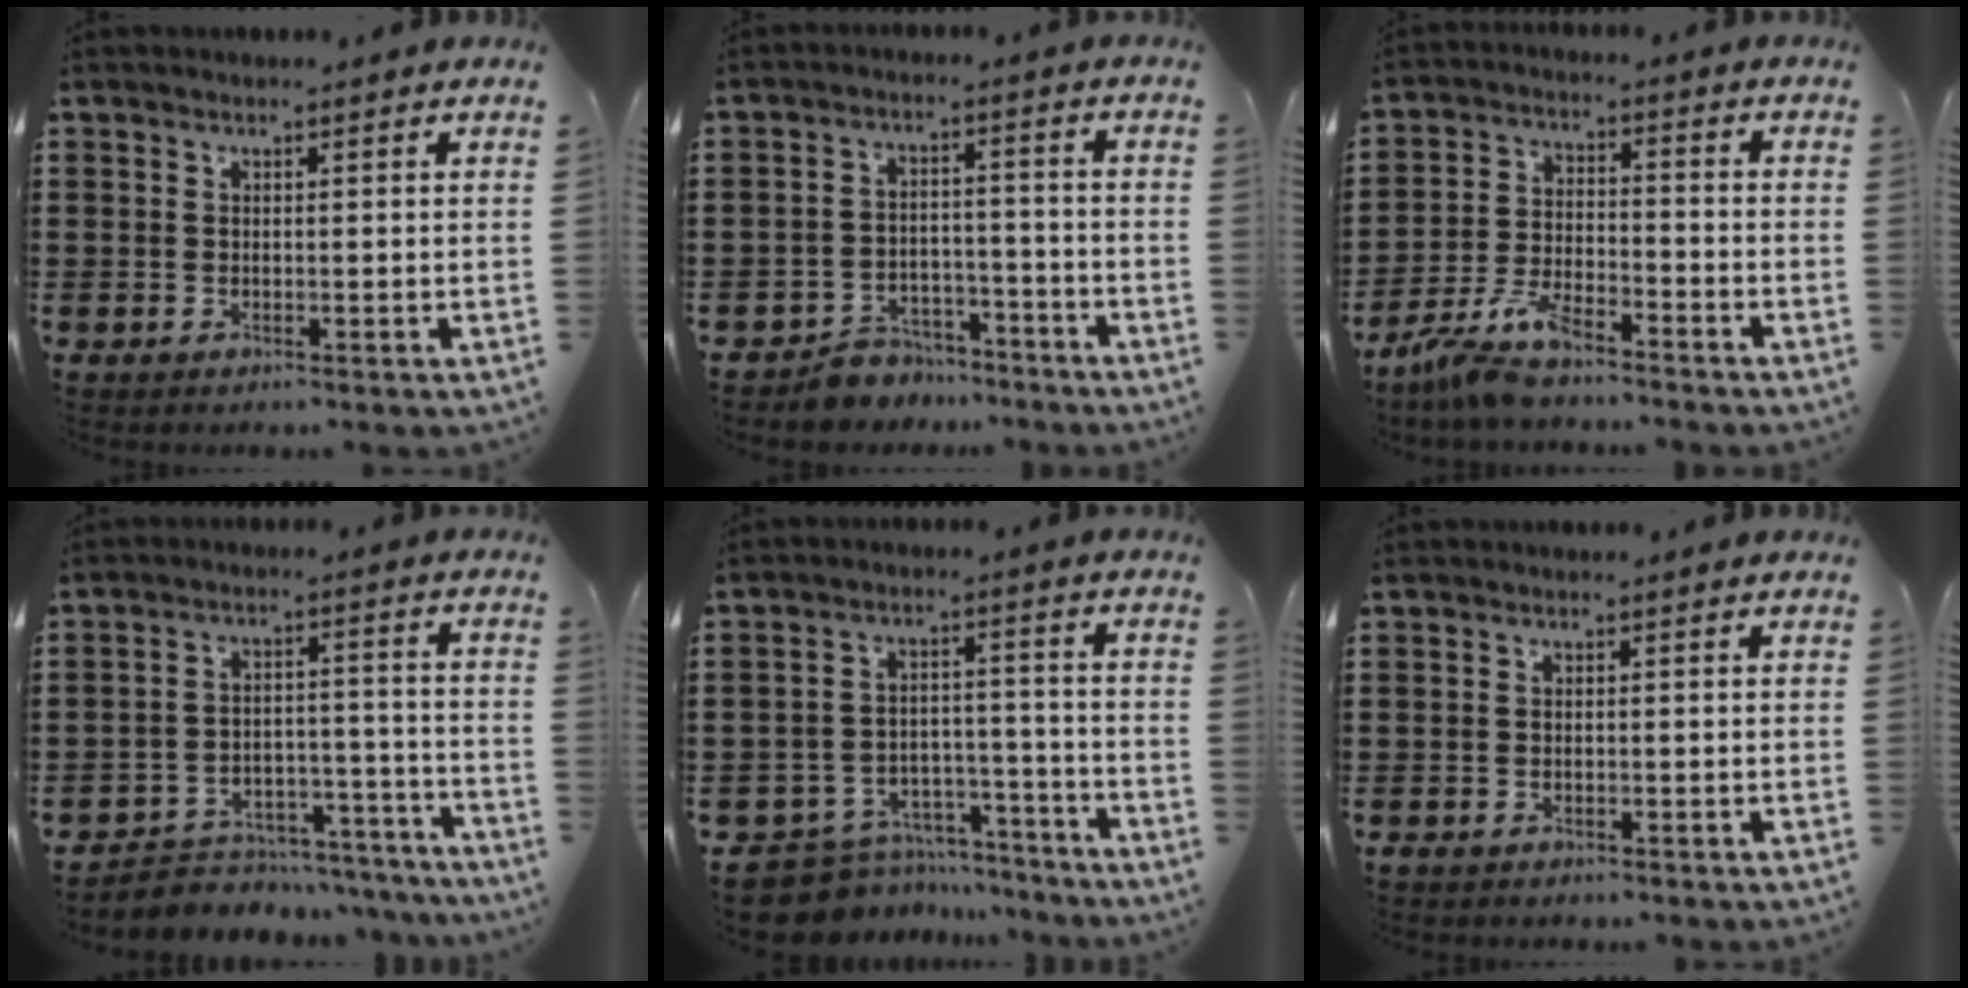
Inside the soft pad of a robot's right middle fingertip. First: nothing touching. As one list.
[{"total": 5.3, "force": [-5.1, 1.4, 0.1], "torque": [-0.003, 0.016, -0.103]}, {"total": 6.8, "force": [-5.9, 1.4, 3.2], "torque": [-0.085, -0.006, -0.118]}, {"total": 4.7, "force": [-4.4, 1.6, 0.4], "torque": [-0.011, 0.013, -0.092]}, {"total": 7.3, "force": [-6.9, 2.3, 0.8], "torque": [-0.022, 0.019, -0.138]}, {"total": 1.0, "force": [-0.9, 0.3, 0.0], "torque": [-0.002, 0.002, -0.021]}]